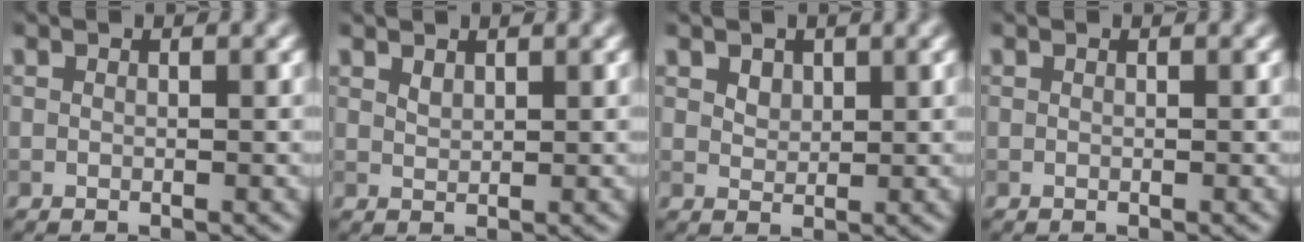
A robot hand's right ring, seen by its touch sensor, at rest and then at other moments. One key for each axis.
{"total": 0.9, "fx": 0.7, "fy": 0.3, "fz": 0.4, "tx": -0.011, "ty": 0.000, "tz": 0.017}
{"total": 1.6, "fx": 1.0, "fy": 1.1, "fz": 0.6, "tx": -0.013, "ty": -0.002, "tz": 0.019}
{"total": 0.0}